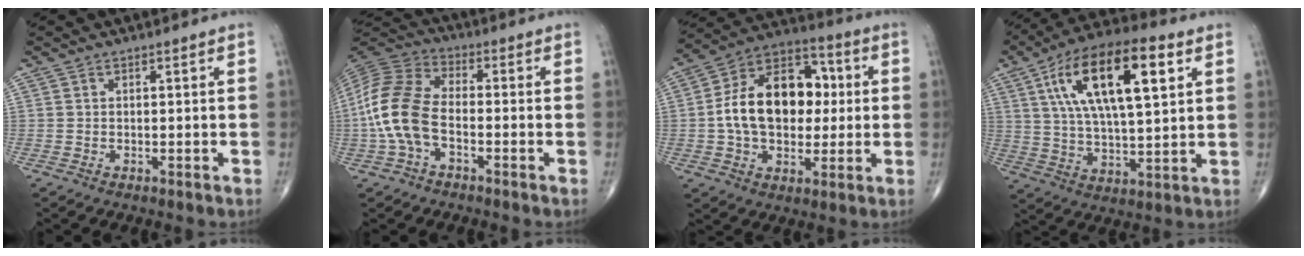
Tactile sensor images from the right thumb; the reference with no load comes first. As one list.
[{"total": 12.9, "force": [-2.8, 7.2, 10.4], "torque": [-0.228, 0.034, -0.062]}, {"total": 19.1, "force": [0.9, 12.8, 14.2], "torque": [-0.202, 0.029, 0.011]}, {"total": 20.8, "force": [7.4, 8.0, 17.7], "torque": [-0.302, 0.000, 0.122]}]